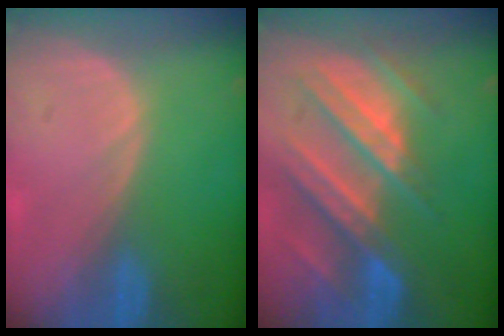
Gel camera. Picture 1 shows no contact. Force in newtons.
{"total": 10.8, "press": 9.6, "slide": 4.9}